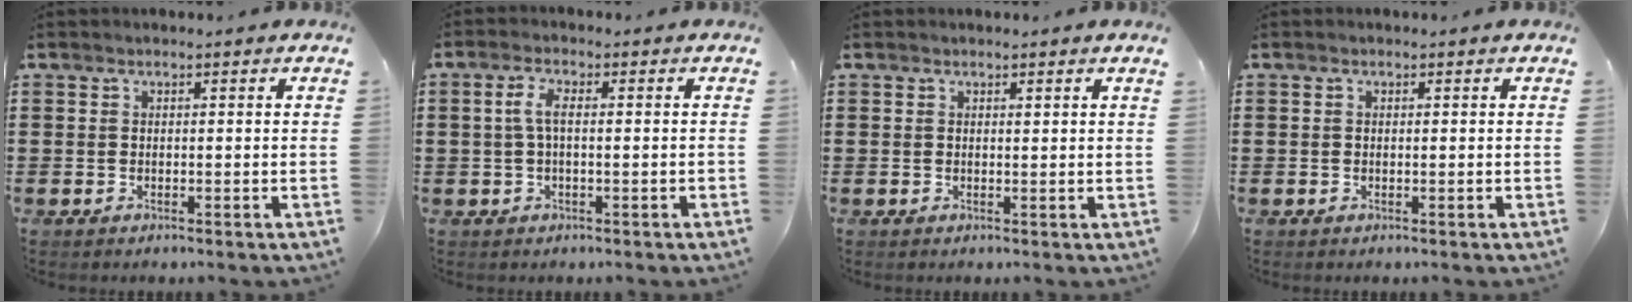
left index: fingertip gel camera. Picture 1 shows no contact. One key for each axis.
{"total": 3.9, "fx": 0.1, "fy": 1.3, "fz": 3.6, "tx": -0.084, "ty": 0.003, "tz": -0.006}
{"total": 0.7, "fx": 0.5, "fy": -0.1, "fz": 0.4, "tx": -0.008, "ty": -0.002, "tz": 0.011}
{"total": 0.0}